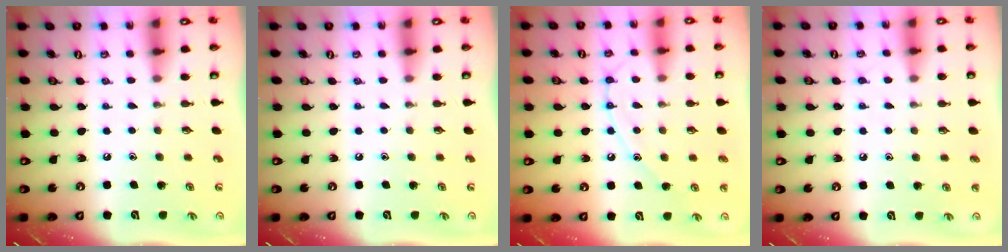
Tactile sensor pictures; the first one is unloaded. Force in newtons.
{"total": 0.0}
{"total": 10.4, "press": 10.4, "slide": 0.7}
{"total": 4.1, "press": 4.1, "slide": 0.4}